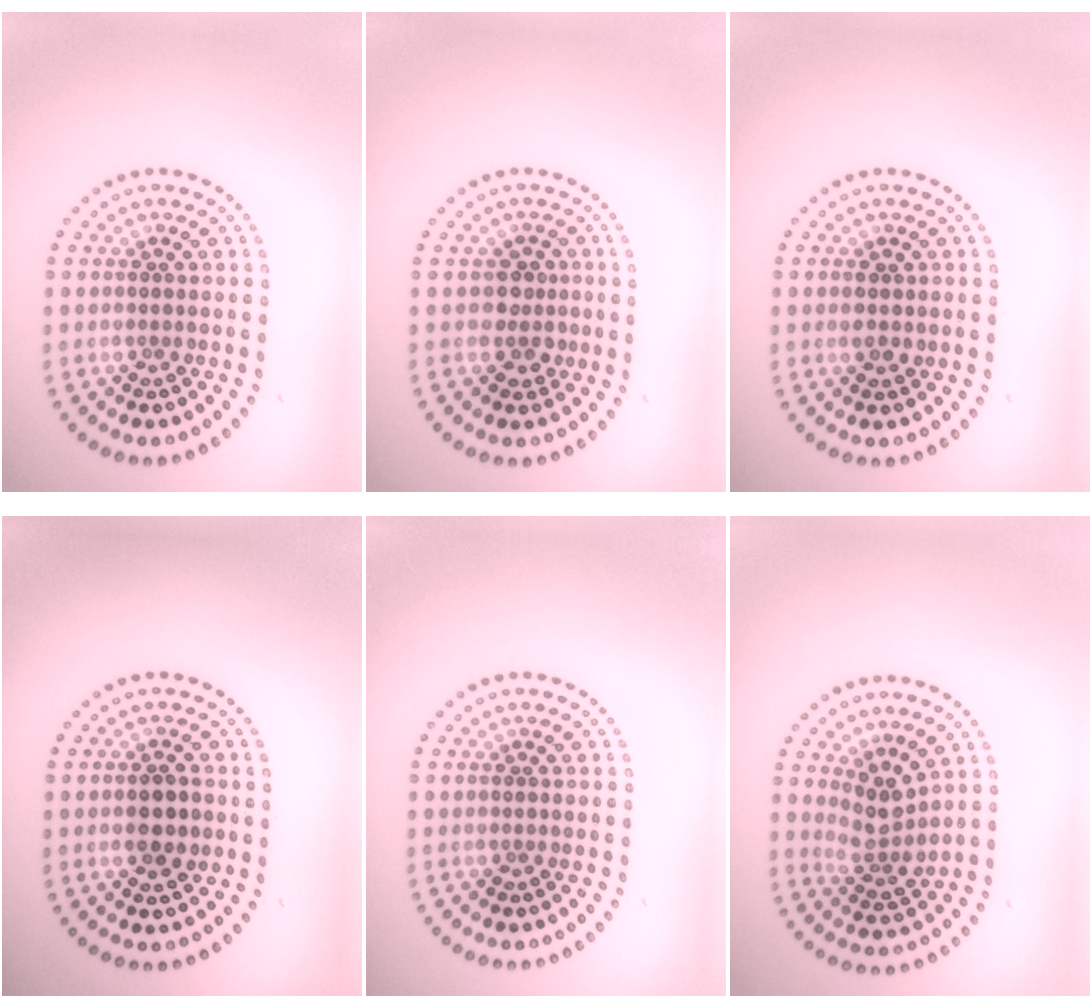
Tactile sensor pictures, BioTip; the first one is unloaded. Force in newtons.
{"total": 2.2, "press": 1.9, "slide": 1.1}
{"total": 1.5, "press": 1.4, "slide": 0.3}
{"total": 2.5, "press": 2.5, "slide": 0.2}
{"total": 0.0}
{"total": 3.0, "press": 2.3, "slide": 1.9}